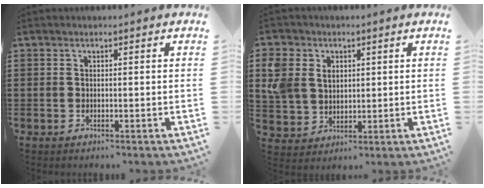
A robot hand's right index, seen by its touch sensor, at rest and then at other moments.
{"total": 6.8, "force": [2.1, 5.8, 3.0], "torque": [-0.099, 0.015, 0.037]}